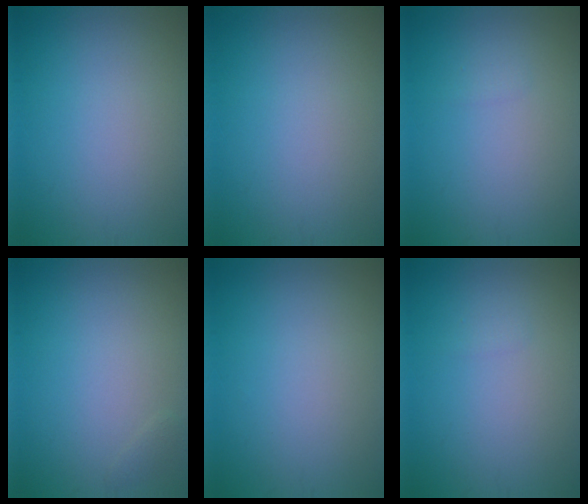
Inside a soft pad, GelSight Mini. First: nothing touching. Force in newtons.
{"total": 0.0}
{"total": 0.5, "press": 0.5, "slide": 0.0}
{"total": 0.6, "press": 0.5, "slide": 0.1}
{"total": 0.0}
{"total": 0.5, "press": 0.5, "slide": 0.0}